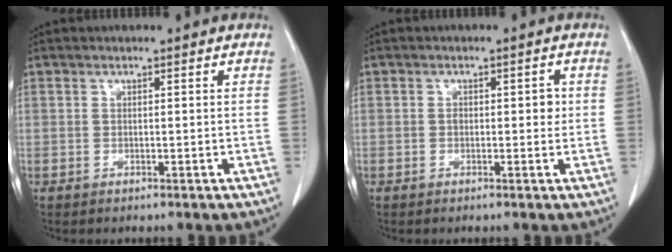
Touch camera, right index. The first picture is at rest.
{"total": 2.3, "force": [0.0, 1.3, 1.9], "torque": [-0.022, 0.004, -0.001]}